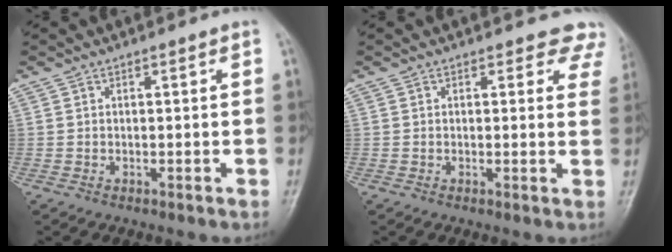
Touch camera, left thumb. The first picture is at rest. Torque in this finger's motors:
{"motor_torque": [2.35, 2.66, 1.19, -1.58, 0.05]}